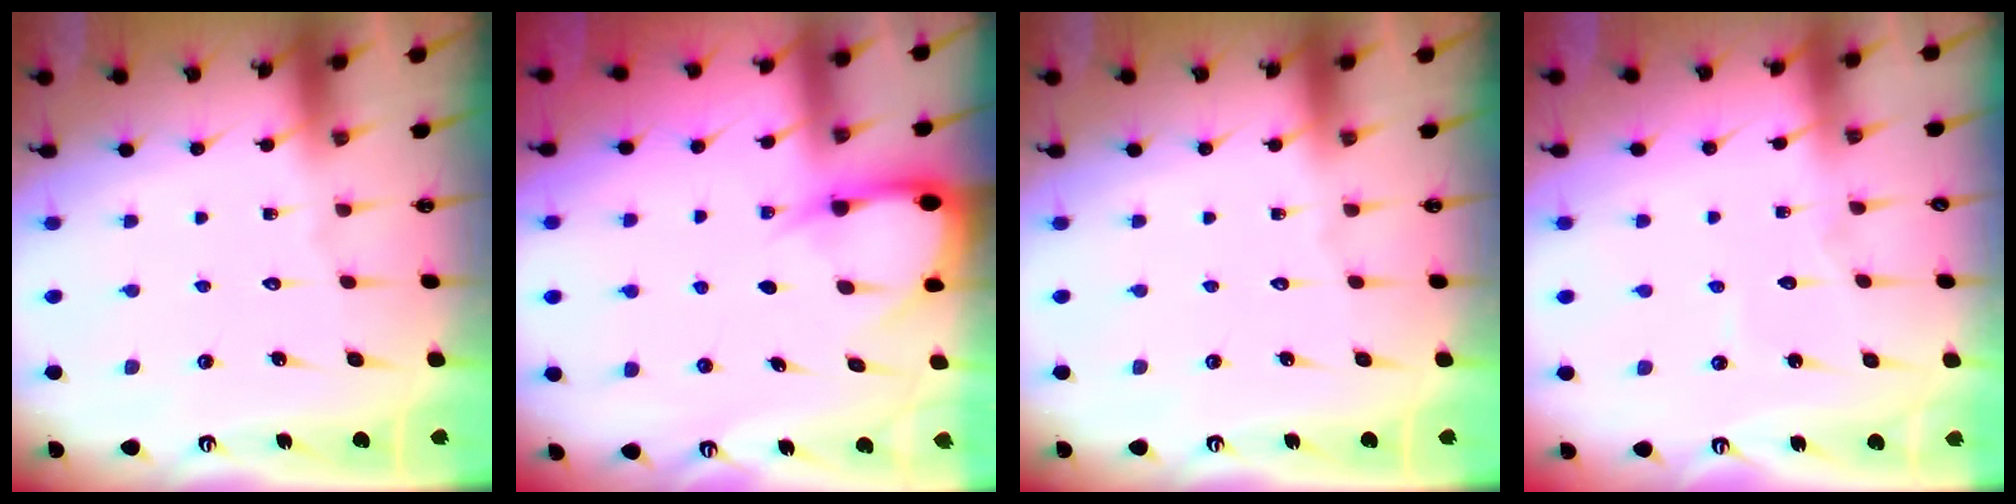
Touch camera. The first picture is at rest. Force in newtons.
{"total": 4.5, "press": 4.5, "slide": 0.5}
{"total": 0.0}
{"total": 4.5, "press": 4.5, "slide": 0.3}